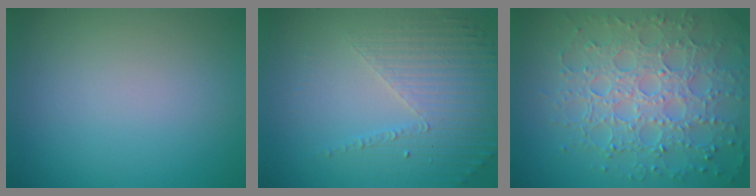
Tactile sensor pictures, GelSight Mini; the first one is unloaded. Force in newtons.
{"total": 4.6, "press": 3.2, "slide": 3.4}
{"total": 8.1, "press": 5.9, "slide": 5.6}